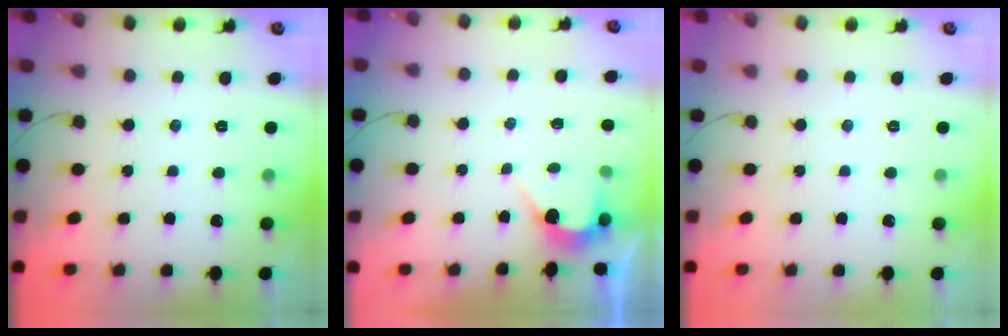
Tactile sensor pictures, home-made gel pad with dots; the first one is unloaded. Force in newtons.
{"total": 2.5, "press": 2.5, "slide": 0.2}
{"total": 0.0}